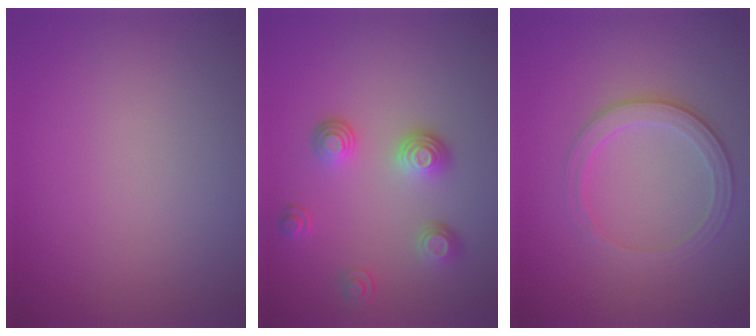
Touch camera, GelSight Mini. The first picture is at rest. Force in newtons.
{"total": 3.4, "press": 2.6, "slide": 2.1}
{"total": 3.3, "press": 2.7, "slide": 1.9}